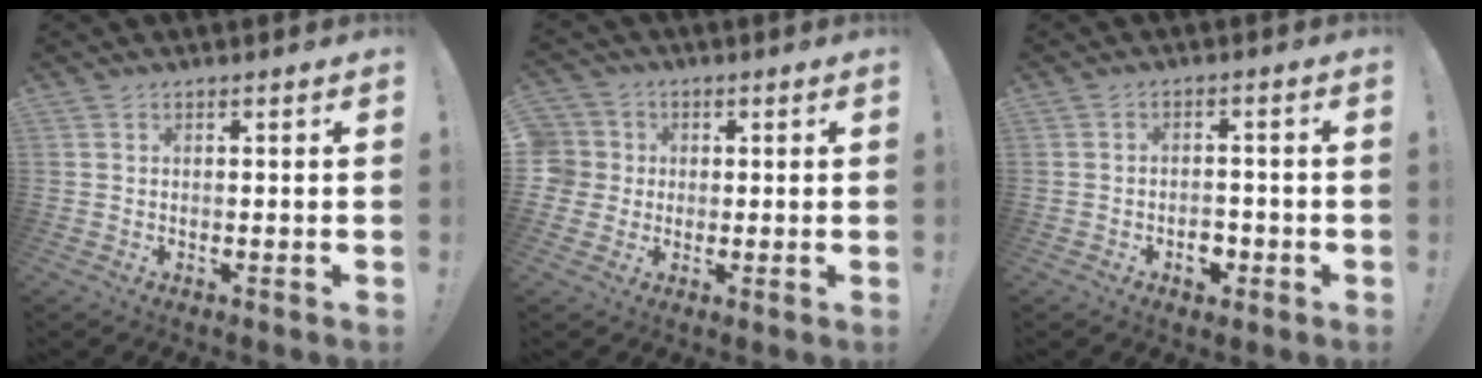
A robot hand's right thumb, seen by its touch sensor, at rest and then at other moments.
{"total": 5.3, "force": [0.2, 5.1, 1.2], "torque": [-0.040, 0.006, 0.005]}
{"total": 4.6, "force": [-2.2, 3.2, 2.5], "torque": [-0.029, 0.009, -0.038]}